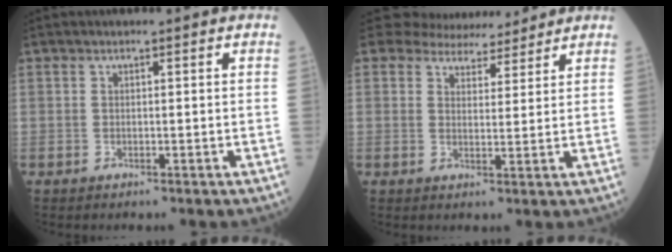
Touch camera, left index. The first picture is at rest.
{"total": 6.5, "force": [6.1, 2.0, 0.5], "torque": [-0.003, 0.002, 0.082]}